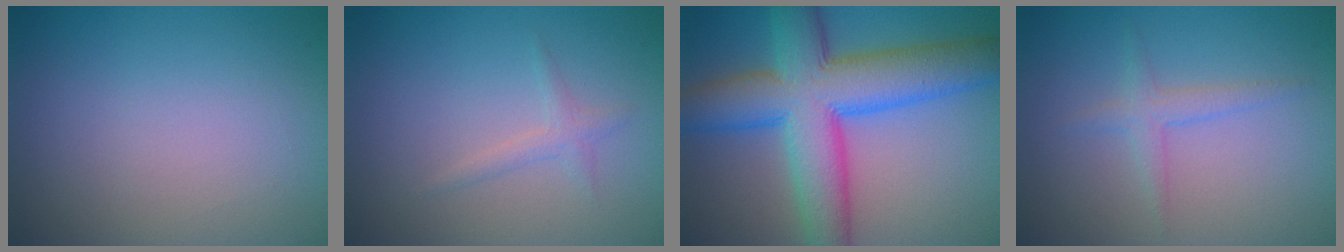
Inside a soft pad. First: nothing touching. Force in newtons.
{"total": 1.1, "press": 1.1, "slide": 0.0}
{"total": 11.1, "press": 11.1, "slide": 0.2}
{"total": 1.6, "press": 1.6, "slide": 0.1}